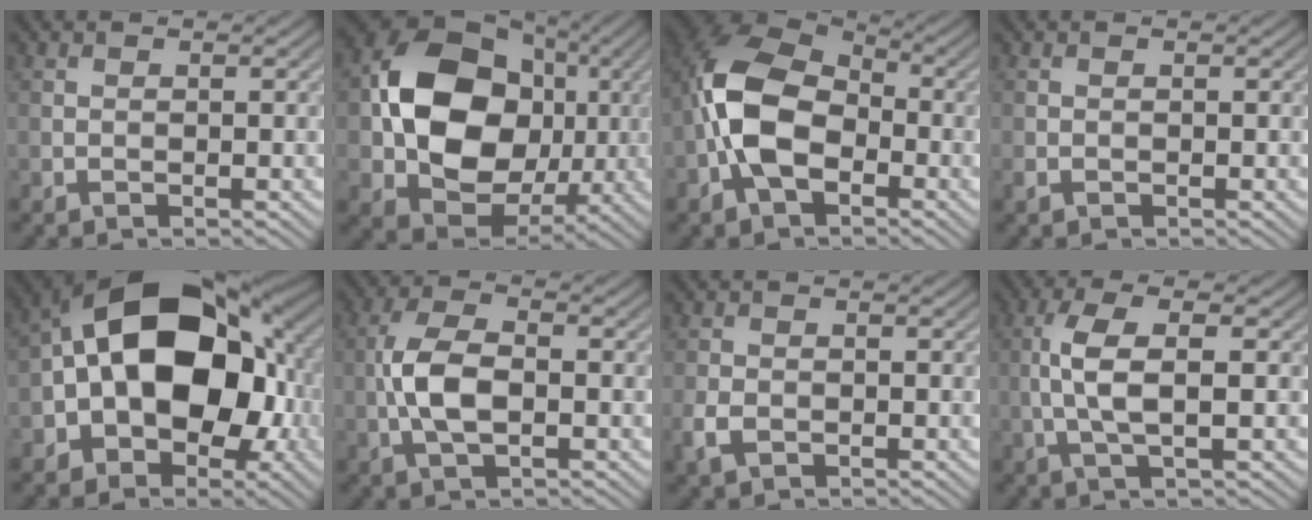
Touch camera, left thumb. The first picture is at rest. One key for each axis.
{"total": 15.8, "fx": 0.7, "fy": 12.5, "fz": 9.7, "tx": -0.182, "ty": -0.008, "tz": 0.014}
{"total": 11.6, "fx": -2.5, "fy": 7.5, "fz": 8.5, "tx": -0.190, "ty": 0.004, "tz": -0.062}
{"total": 0.7, "fx": -0.3, "fy": 0.4, "fz": 0.4, "tx": -0.012, "ty": -0.004, "tz": -0.006}
{"total": 17.6, "fx": -0.8, "fy": 11.3, "fz": 13.4, "tx": -0.203, "ty": 0.017, "tz": -0.032}
{"total": 6.5, "fx": -1.0, "fy": 3.1, "fz": 5.6, "tx": -0.128, "ty": 0.005, "tz": -0.025}
{"total": 2.6, "fx": -1.1, "fy": 1.8, "fz": 1.6, "tx": -0.043, "ty": -0.008, "tz": -0.025}
{"total": 5.8, "fx": 0.2, "fy": 1.5, "fz": 5.6, "tx": -0.128, "ty": 0.010, "tz": -0.003}